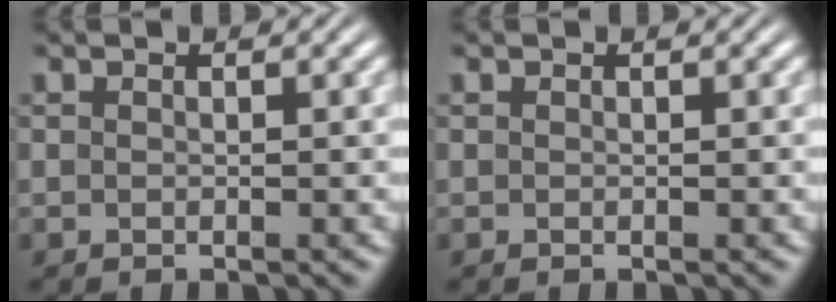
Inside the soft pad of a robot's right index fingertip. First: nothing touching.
{"total": 0.0}